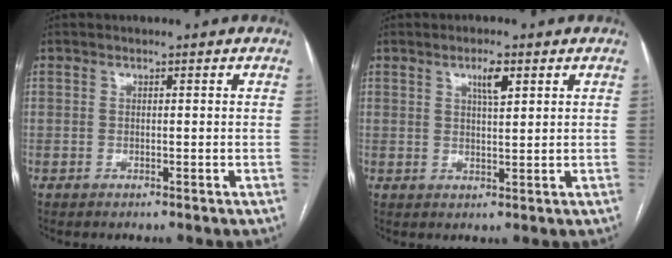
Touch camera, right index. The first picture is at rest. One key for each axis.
{"total": 3.3, "fx": 1.7, "fy": 0.6, "fz": 2.7, "tx": -0.047, "ty": 0.000, "tz": 0.028}